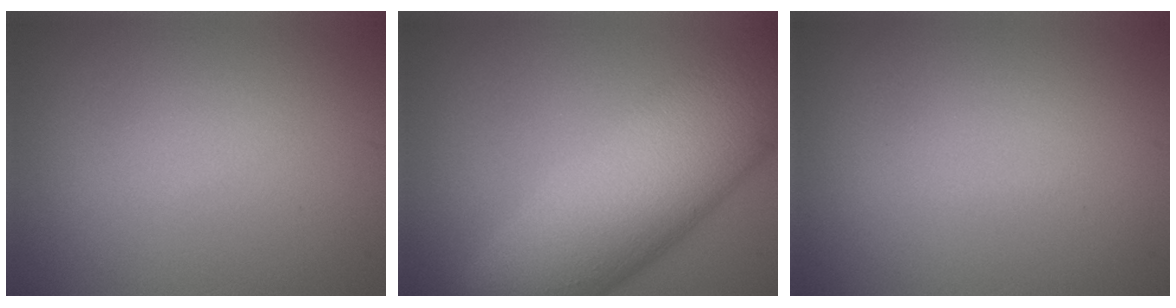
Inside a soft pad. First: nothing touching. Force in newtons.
{"total": 12.8, "press": 12.8, "slide": 0.2}
{"total": 0.0}